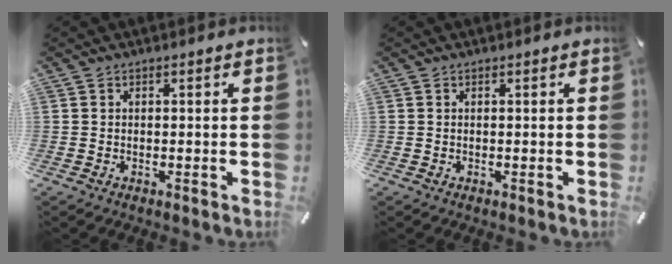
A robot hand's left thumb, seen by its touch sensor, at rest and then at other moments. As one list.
[{"total": 0.0}]